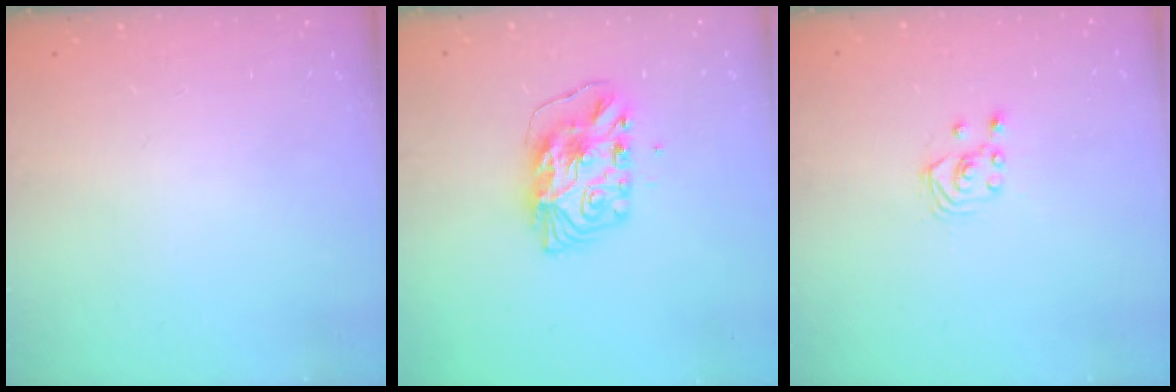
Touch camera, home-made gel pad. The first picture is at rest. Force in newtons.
{"total": 9.4, "press": 9.4, "slide": 0.8}
{"total": 2.1, "press": 2.1, "slide": 0.3}